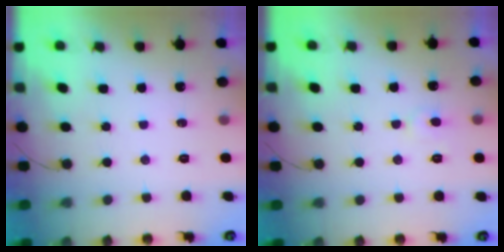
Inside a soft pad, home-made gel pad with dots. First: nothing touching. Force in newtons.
{"total": 4.6, "press": 4.6, "slide": 0.4}